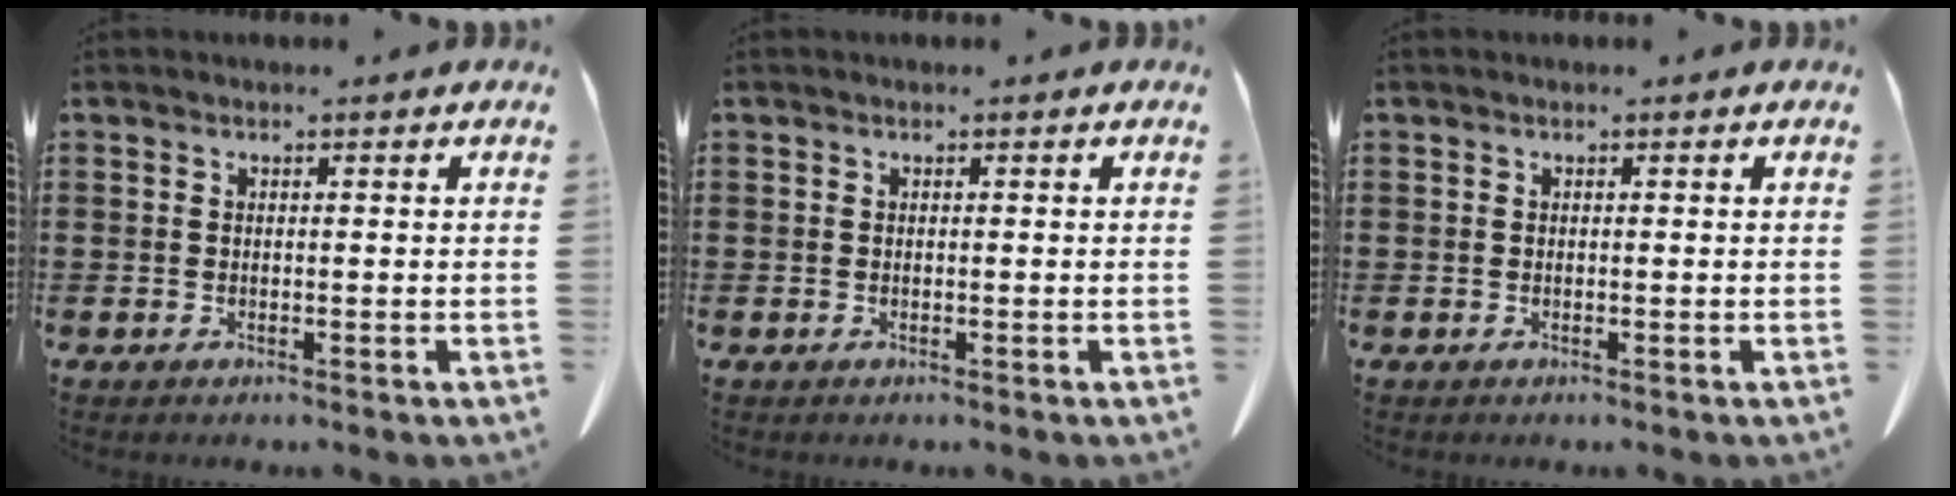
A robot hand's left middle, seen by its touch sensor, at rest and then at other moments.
{"total": 0.0}
{"total": 0.0}